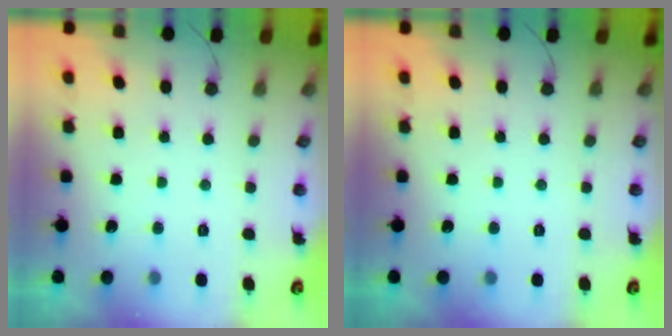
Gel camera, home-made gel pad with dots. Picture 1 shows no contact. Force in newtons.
{"total": 0.0}